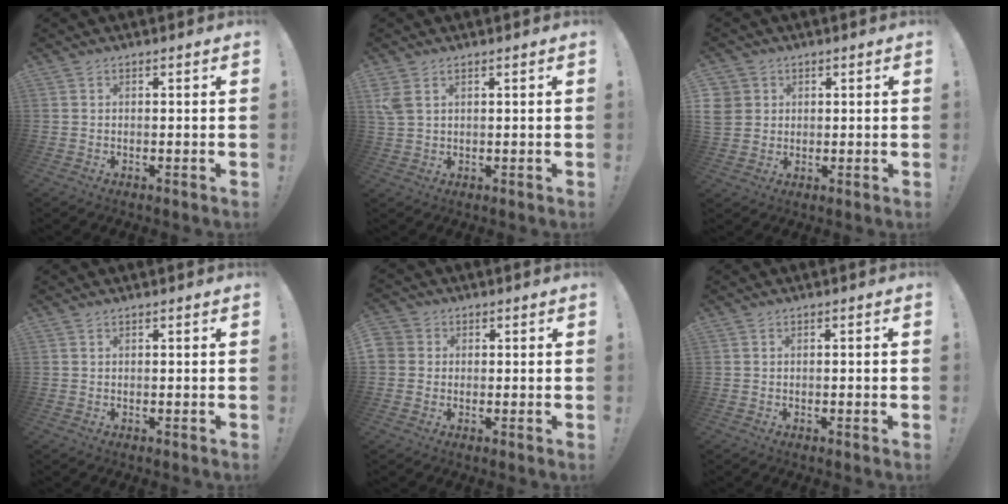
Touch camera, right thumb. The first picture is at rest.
{"total": 3.8, "force": [2.0, 2.0, 2.6], "torque": [-0.049, -0.004, 0.039]}
{"total": 5.2, "force": [1.3, 4.8, 1.5], "torque": [-0.030, -0.003, 0.027]}
{"total": 0.0}
{"total": 3.3, "force": [-0.2, 3.2, 1.0], "torque": [-0.015, 0.008, -0.002]}
{"total": 0.9, "force": [-0.4, 0.1, 0.8], "torque": [-0.015, 0.001, -0.007]}